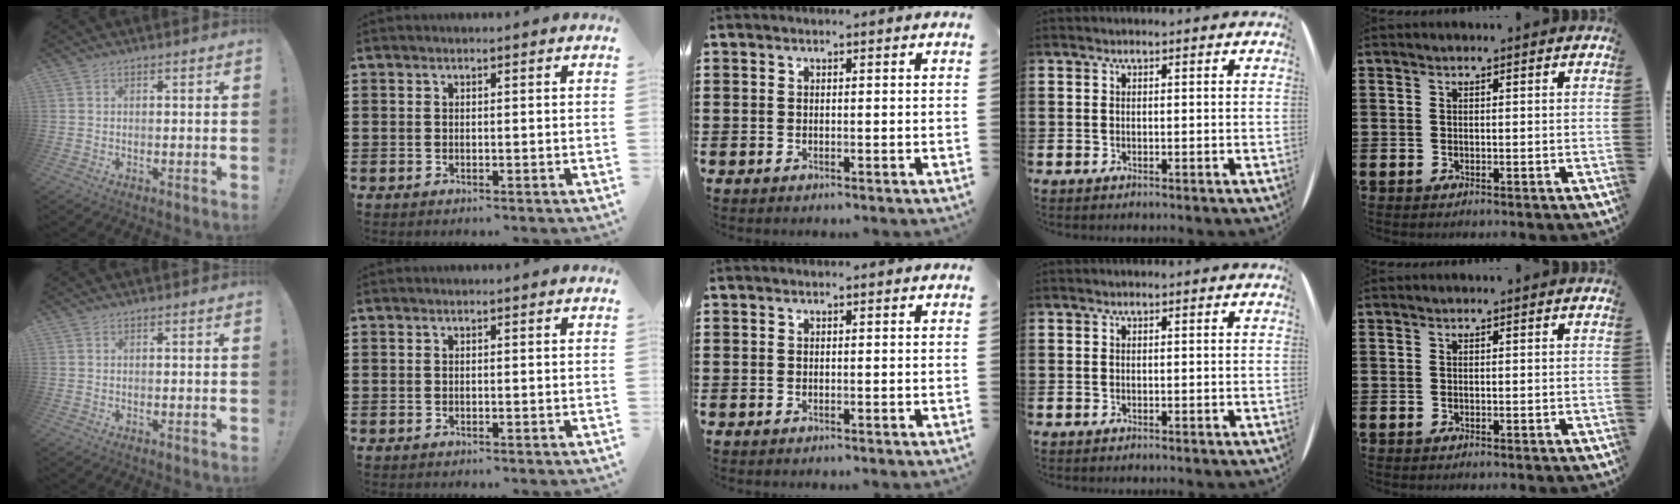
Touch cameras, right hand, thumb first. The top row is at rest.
{}